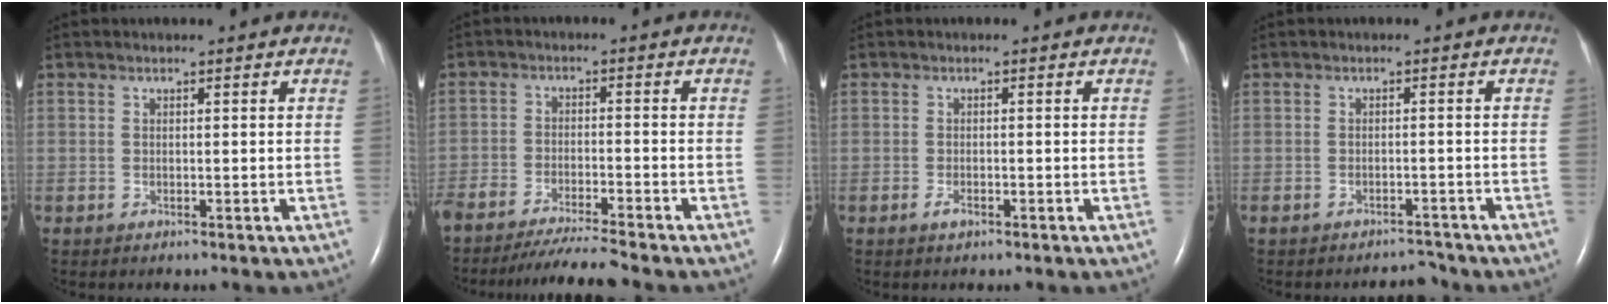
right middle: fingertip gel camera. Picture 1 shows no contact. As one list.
[{"total": 8.6, "force": [-7.9, -0.8, 3.2], "torque": [-0.044, -0.021, -0.134]}, {"total": 1.2, "force": [-0.7, 0.4, 0.9], "torque": [-0.018, 0.000, -0.012]}, {"total": 2.9, "force": [-2.8, 0.7, 0.2], "torque": [-0.002, -0.001, -0.042]}]